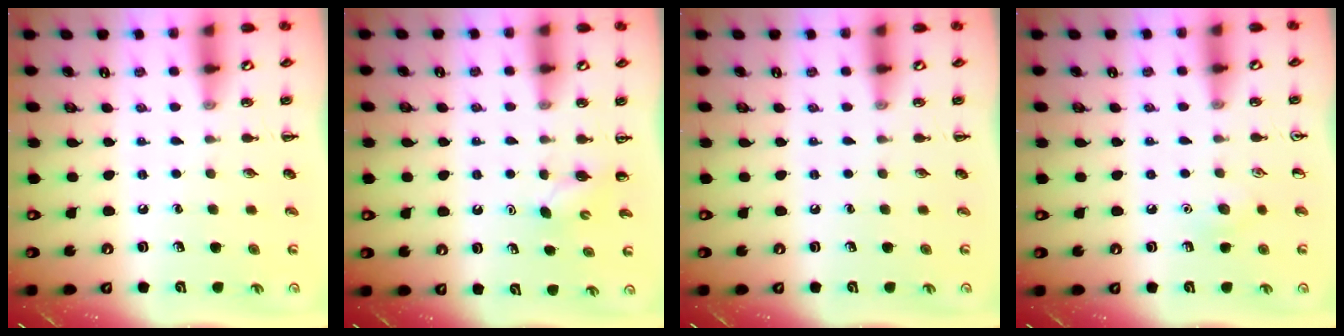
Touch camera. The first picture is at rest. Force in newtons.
{"total": 2.3, "press": 2.2, "slide": 0.7}
{"total": 0.0}
{"total": 6.0, "press": 5.8, "slide": 1.6}